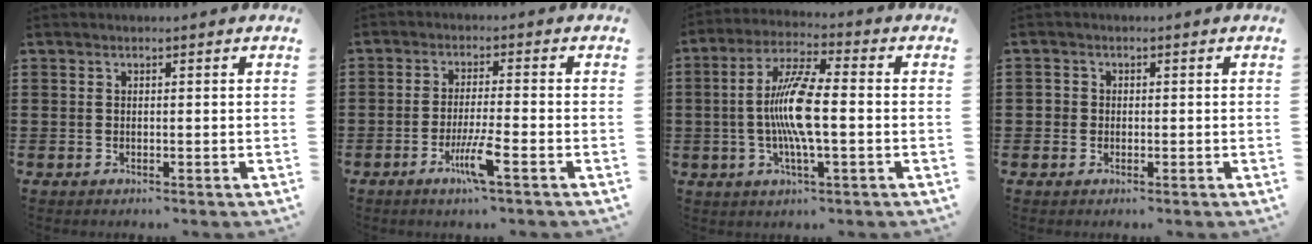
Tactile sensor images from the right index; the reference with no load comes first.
{"total": 5.7, "force": [-2.8, 0.1, 4.9], "torque": [-0.100, -0.015, -0.053]}
{"total": 9.5, "force": [-1.0, 1.8, 9.3], "torque": [-0.196, -0.010, -0.028]}
{"total": 1.2, "force": [-0.2, 1.1, 0.3], "torque": [-0.010, 0.006, -0.005]}